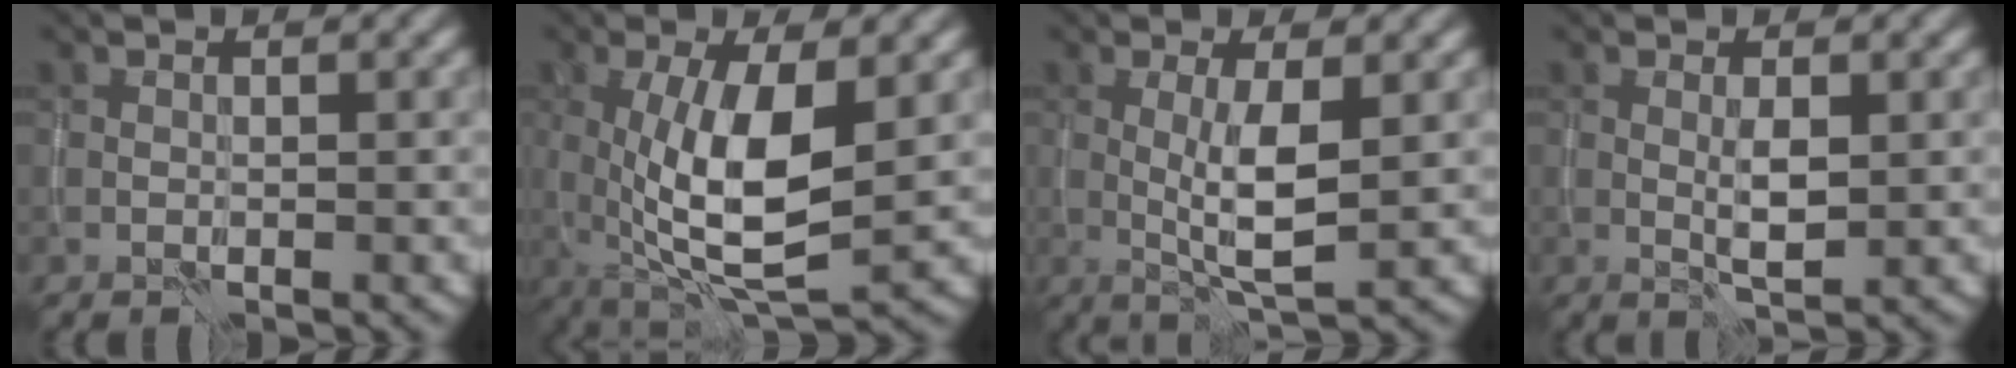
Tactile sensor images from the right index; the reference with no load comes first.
{"total": 8.5, "force": [0.3, 2.8, 8.0], "torque": [-0.150, -0.013, 0.009]}
{"total": 4.2, "force": [0.1, 0.8, 4.1], "torque": [-0.082, -0.003, 0.002]}
{"total": 1.9, "force": [0.2, 0.4, 1.8], "torque": [-0.039, -0.002, 0.004]}